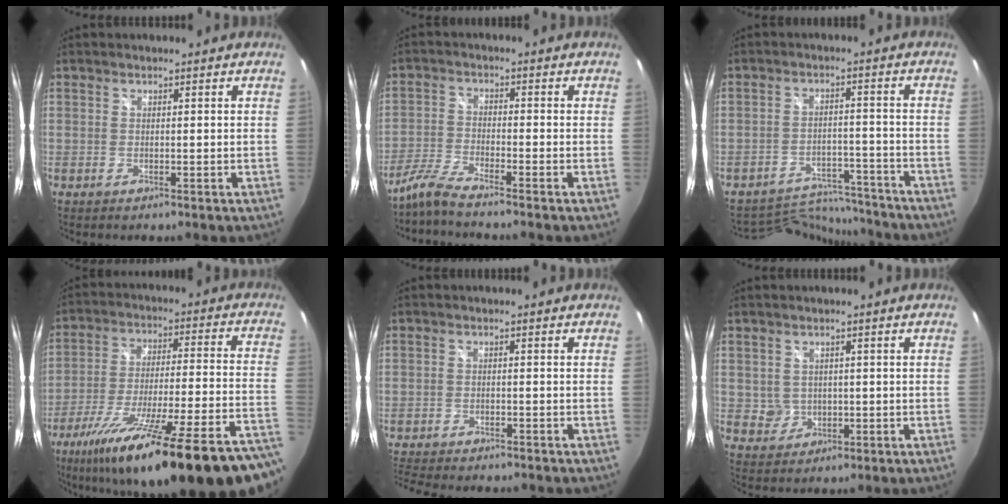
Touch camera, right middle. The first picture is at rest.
{"total": 4.3, "force": [-3.7, -0.6, 2.0], "torque": [-0.055, -0.004, -0.086]}
{"total": 12.0, "force": [-11.6, 2.6, 1.6], "torque": [-0.045, 0.019, -0.164]}
{"total": 34.4, "force": [-26.5, 2.8, 21.8], "torque": [-0.309, -0.097, -0.387]}
{"total": 8.1, "force": [-7.4, 1.2, 3.0], "torque": [-0.083, -0.019, -0.123]}
{"total": 3.0, "force": [0.1, 2.9, 0.6], "torque": [-0.011, 0.004, 0.007]}